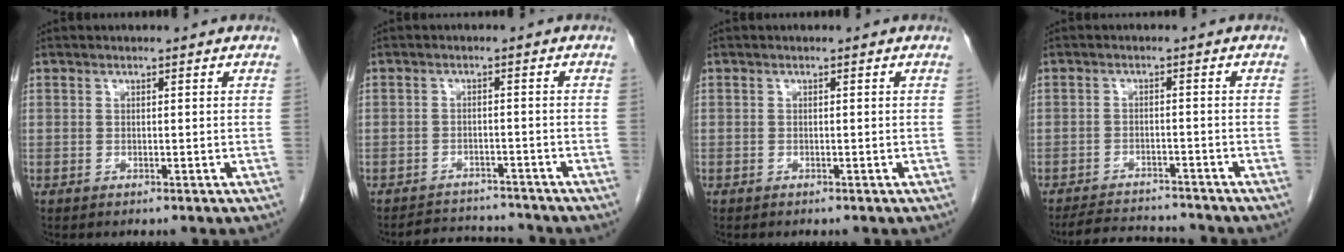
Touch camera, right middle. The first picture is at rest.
{"total": 5.6, "force": [-5.5, 1.0, -0.1], "torque": [0.000, 0.005, -0.082]}
{"total": 0.0}
{"total": 7.1, "force": [-7.0, 0.9, 1.2], "torque": [-0.024, -0.002, -0.107]}